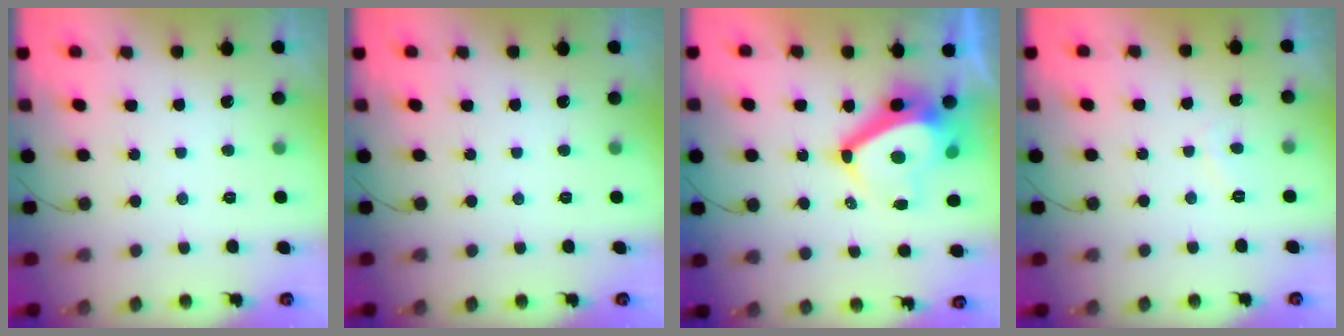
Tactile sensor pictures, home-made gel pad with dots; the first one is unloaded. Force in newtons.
{"total": 0.0}
{"total": 11.9, "press": 11.3, "slide": 3.6}
{"total": 1.4, "press": 1.3, "slide": 0.5}